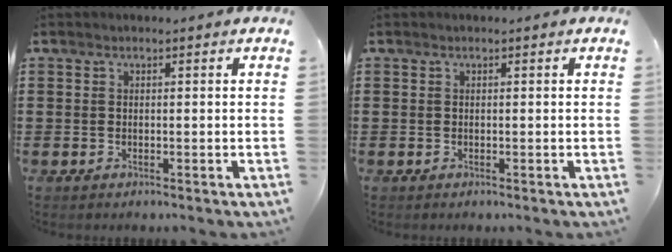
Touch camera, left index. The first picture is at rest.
{"total": 0.0}